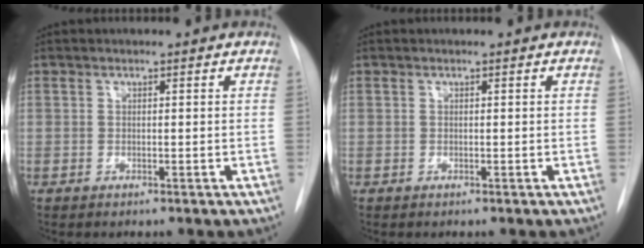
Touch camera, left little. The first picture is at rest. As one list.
[{"total": 0.0}]